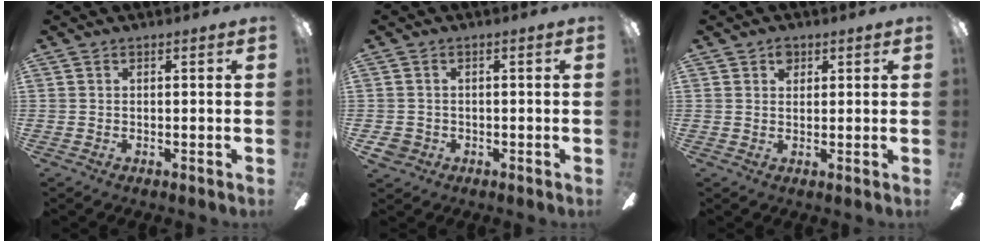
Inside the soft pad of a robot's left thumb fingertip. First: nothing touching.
{"total": 3.0, "force": [-1.3, 2.5, 1.0], "torque": [-0.030, 0.003, -0.027]}
{"total": 2.6, "force": [1.5, 1.8, 1.1], "torque": [-0.008, -0.001, 0.023]}